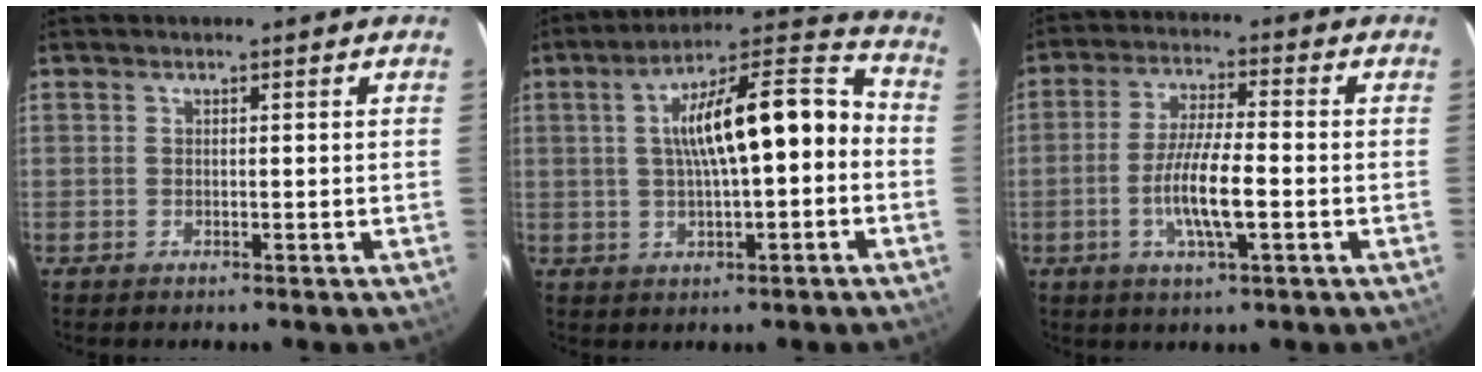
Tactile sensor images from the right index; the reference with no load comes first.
{"total": 16.5, "force": [-0.3, 5.0, 15.7], "torque": [-0.239, 0.042, 0.001]}
{"total": 9.1, "force": [-2.5, 1.6, 8.6], "torque": [-0.169, -0.005, -0.047]}